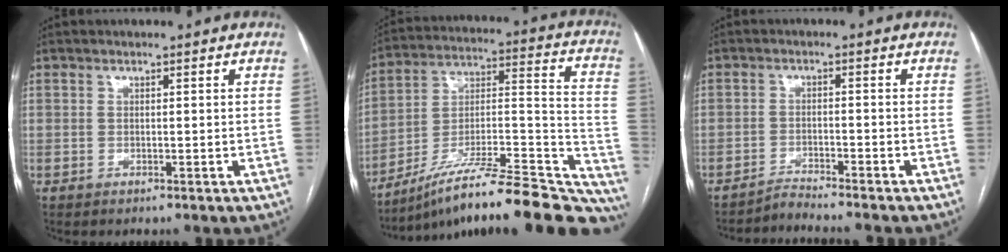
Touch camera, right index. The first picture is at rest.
{"total": 28.4, "force": [-24.0, 4.5, 14.5], "torque": [-0.133, 0.031, -0.358]}
{"total": 3.8, "force": [-3.5, -1.4, 0.0], "torque": [-0.001, -0.014, -0.058]}